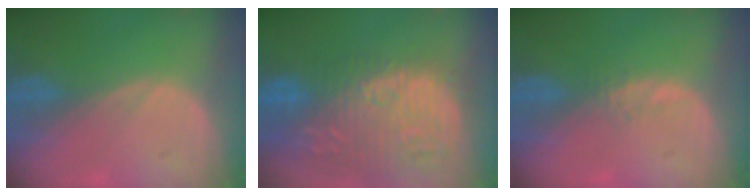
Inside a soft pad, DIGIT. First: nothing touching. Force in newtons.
{"total": 15.8, "press": 13.2, "slide": 8.8}
{"total": 1.1, "press": 1.0, "slide": 0.5}